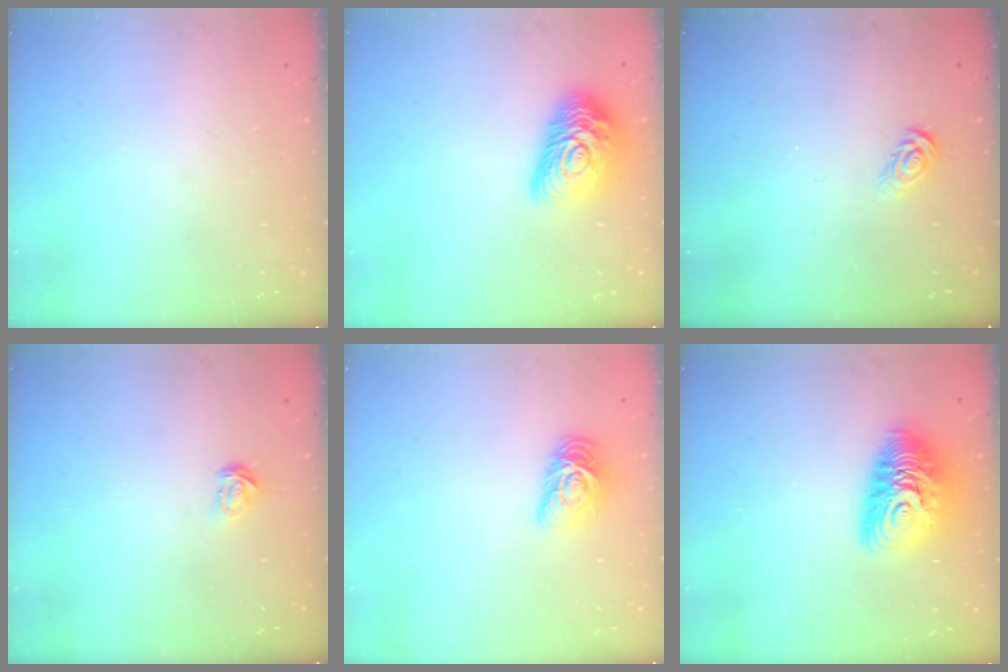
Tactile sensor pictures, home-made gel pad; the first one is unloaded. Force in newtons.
{"total": 15.6, "press": 15.6, "slide": 0.7}
{"total": 3.5, "press": 3.5, "slide": 0.1}
{"total": 1.8, "press": 1.7, "slide": 0.2}
{"total": 9.4, "press": 9.4, "slide": 0.6}
{"total": 12.9, "press": 12.9, "slide": 1.0}